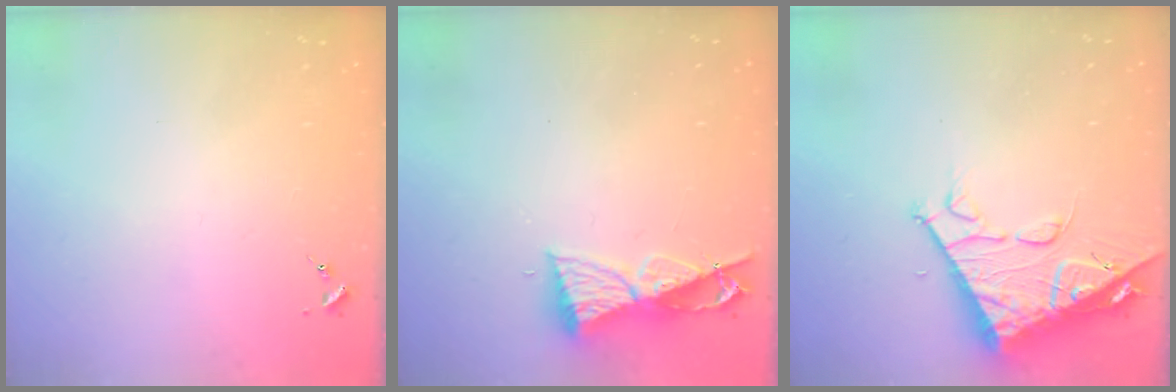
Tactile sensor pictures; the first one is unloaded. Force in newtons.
{"total": 8.7, "press": 8.6, "slide": 1.0}
{"total": 13.9, "press": 13.8, "slide": 1.4}